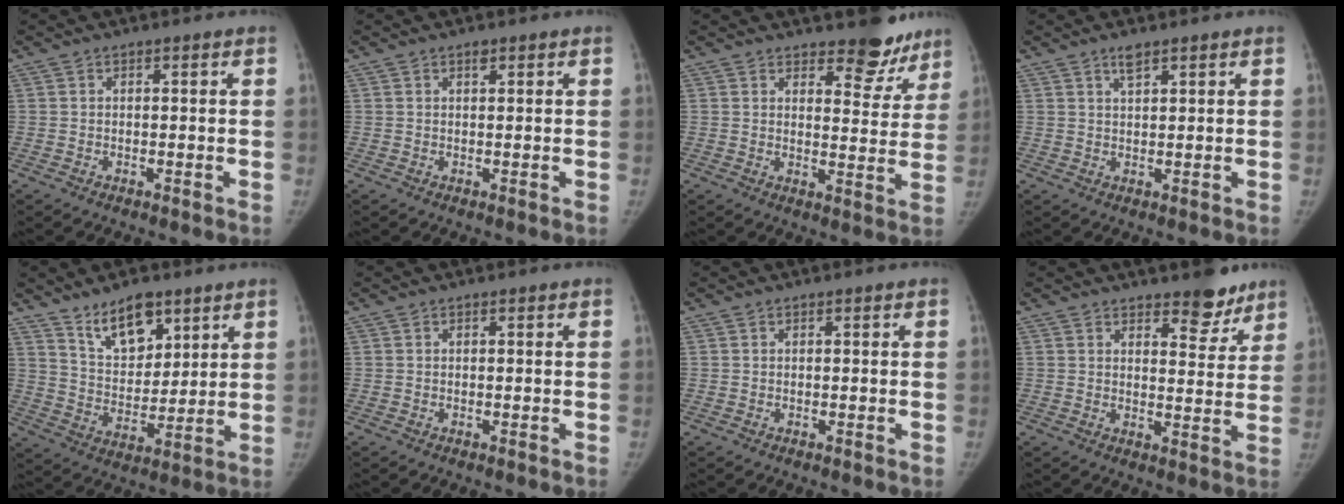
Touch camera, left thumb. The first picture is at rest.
{"total": 0.8, "force": [0.5, 0.4, 0.4], "torque": [-0.002, -0.002, 0.008]}
{"total": 9.1, "force": [7.5, 3.9, 3.5], "torque": [-0.003, -0.056, 0.093]}
{"total": 2.3, "force": [1.6, 0.7, 1.5], "torque": [-0.023, -0.005, 0.032]}
{"total": 11.3, "force": [7.6, 5.7, 6.1], "torque": [-0.069, -0.054, 0.143]}
{"total": 0.0}
{"total": 0.0}
{"total": 7.3, "force": [5.6, 3.0, 3.5], "torque": [-0.010, -0.037, 0.076]}